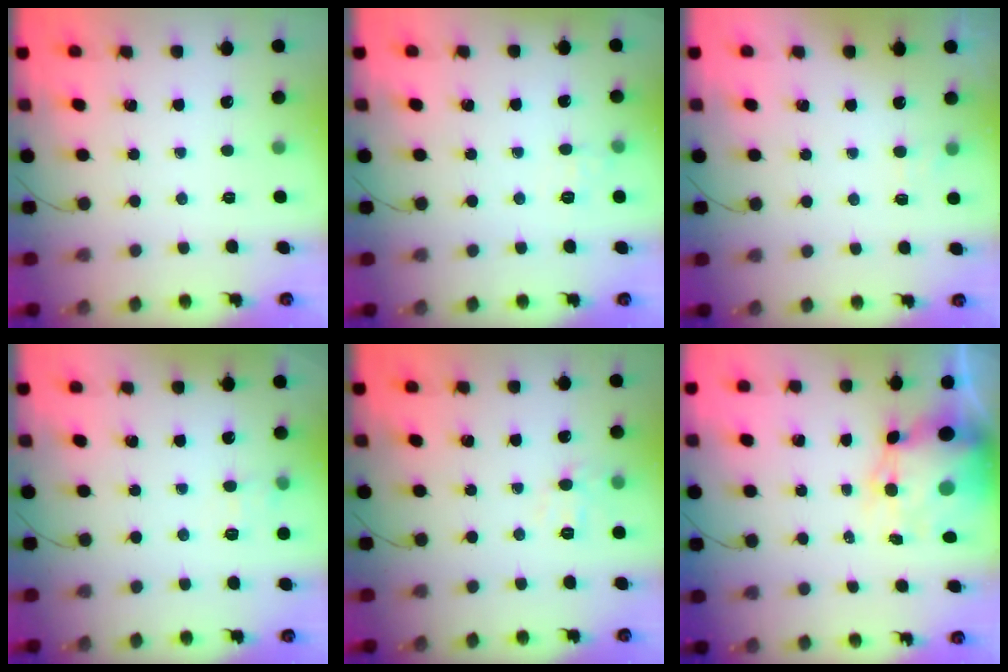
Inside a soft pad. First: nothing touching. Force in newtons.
{"total": 6.1, "press": 5.9, "slide": 1.5}
{"total": 3.7, "press": 3.6, "slide": 1.1}
{"total": 6.5, "press": 6.2, "slide": 1.8}
{"total": 7.6, "press": 7.4, "slide": 1.4}
{"total": 10.4, "press": 9.9, "slide": 2.9}